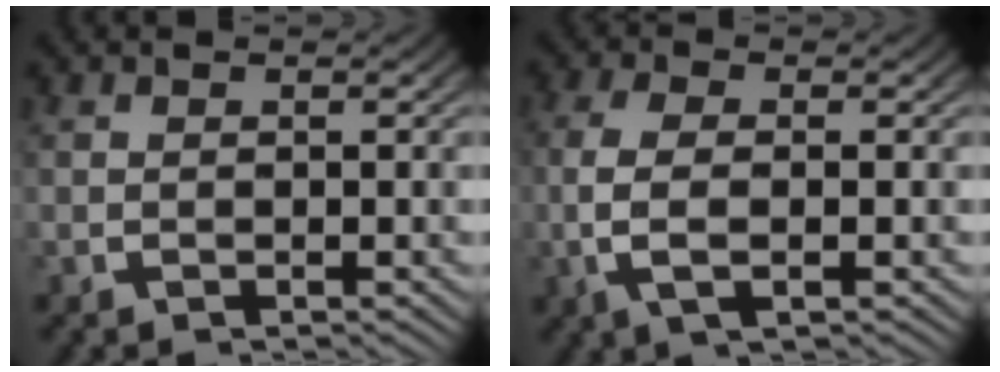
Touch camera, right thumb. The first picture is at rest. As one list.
[{"total": 4.8, "force": [-0.5, 2.5, 4.0], "torque": [-0.107, -0.012, -0.001]}]